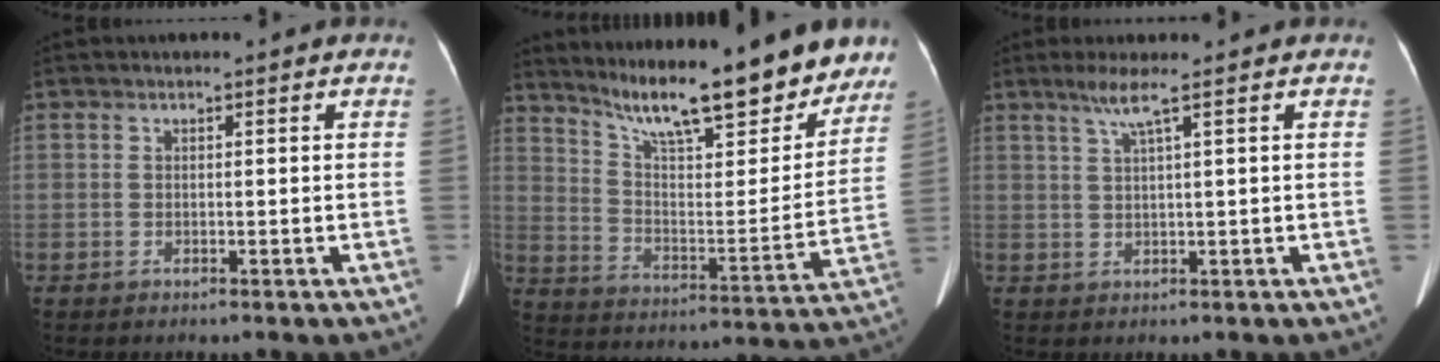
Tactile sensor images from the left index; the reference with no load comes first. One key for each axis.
{"total": 22.3, "fx": 18.4, "fy": 4.2, "fz": 11.9, "tx": -0.182, "ty": -0.016, "tz": 0.273}
{"total": 2.9, "fx": 1.6, "fy": -0.7, "fz": 2.3, "tx": -0.056, "ty": 0.003, "tz": 0.038}